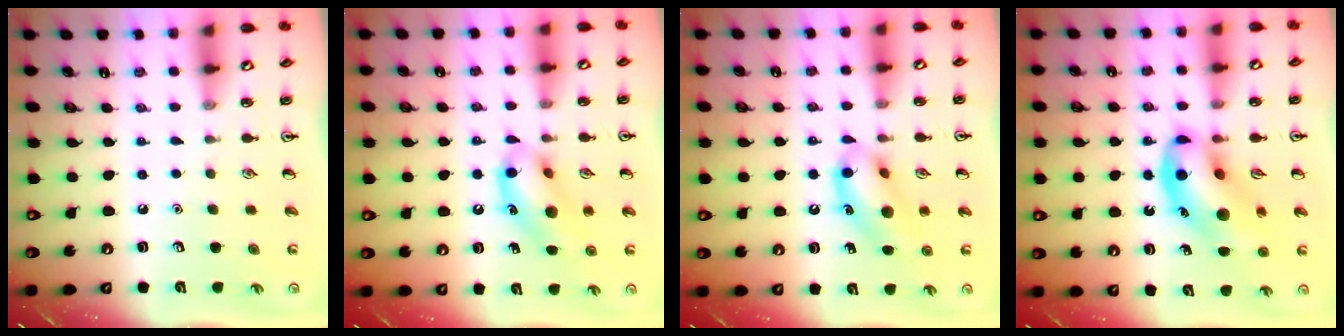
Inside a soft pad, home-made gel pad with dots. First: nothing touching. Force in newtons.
{"total": 12.6, "press": 12.4, "slide": 2.4}
{"total": 12.6, "press": 12.4, "slide": 2.4}
{"total": 14.9, "press": 14.4, "slide": 3.8}